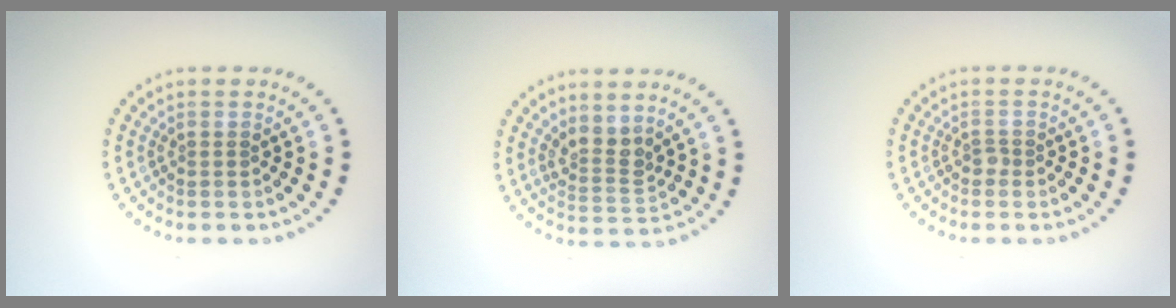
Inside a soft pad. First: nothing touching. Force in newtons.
{"total": 2.6, "press": 2.0, "slide": 1.7}
{"total": 0.8, "press": 0.5, "slide": 0.6}